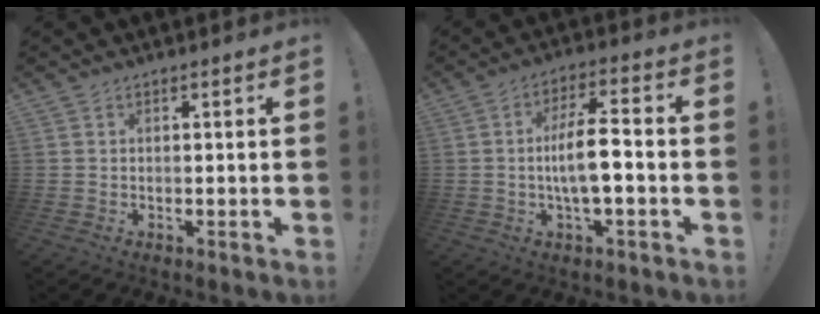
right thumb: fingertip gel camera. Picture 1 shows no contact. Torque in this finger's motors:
{"motor_torque": [0.10, 0.17, 0.31, -0.05, 0.09]}